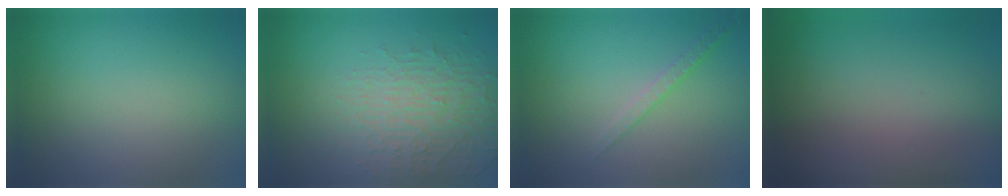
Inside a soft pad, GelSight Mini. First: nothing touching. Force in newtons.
{"total": 4.5, "press": 3.1, "slide": 3.2}
{"total": 1.6, "press": 1.0, "slide": 1.3}
{"total": 0.0}